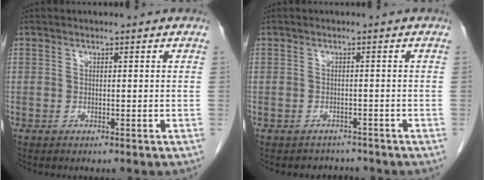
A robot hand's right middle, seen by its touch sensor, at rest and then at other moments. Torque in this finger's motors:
{"motor_torque": [0.30, -0.21, -0.06, -0.02]}